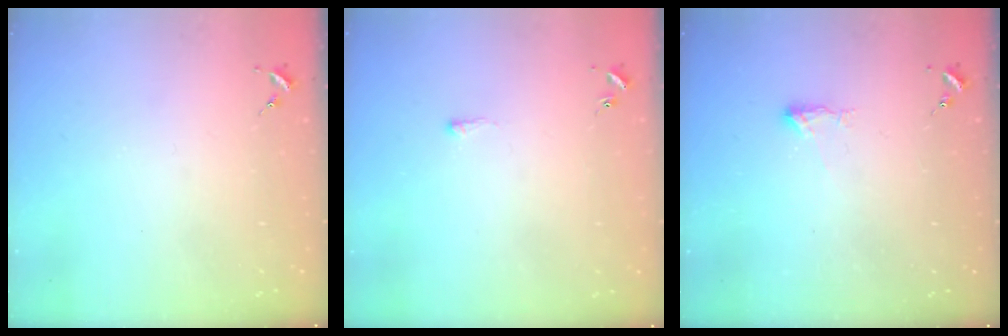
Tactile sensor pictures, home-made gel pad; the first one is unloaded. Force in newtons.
{"total": 1.5, "press": 1.5, "slide": 0.4}
{"total": 5.2, "press": 5.2, "slide": 0.8}